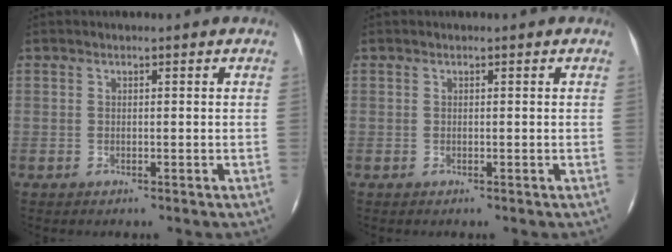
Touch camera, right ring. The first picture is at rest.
{"total": 0.0}